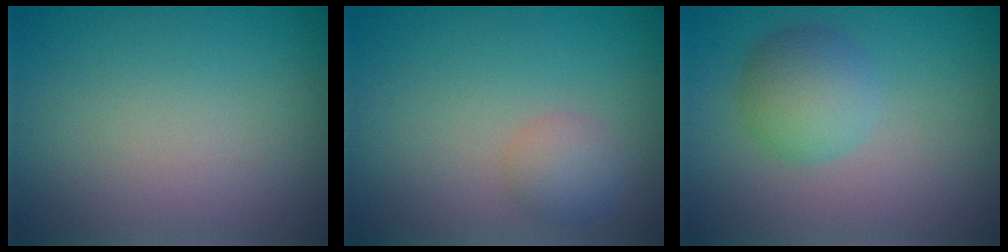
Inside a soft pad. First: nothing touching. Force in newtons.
{"total": 2.1, "press": 2.1, "slide": 0.1}
{"total": 3.5, "press": 3.5, "slide": 0.1}